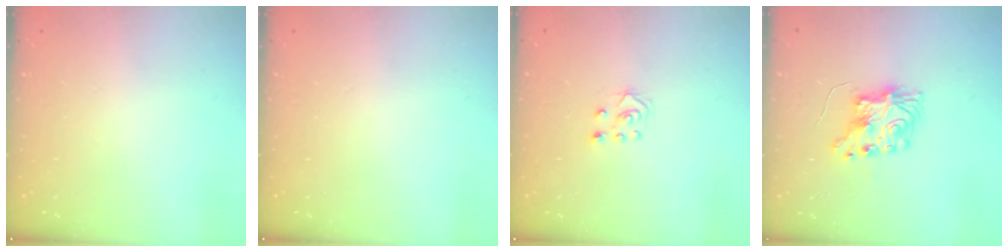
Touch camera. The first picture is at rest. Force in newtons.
{"total": 0.0}
{"total": 4.2, "press": 4.2, "slide": 0.3}
{"total": 8.4, "press": 8.4, "slide": 0.2}